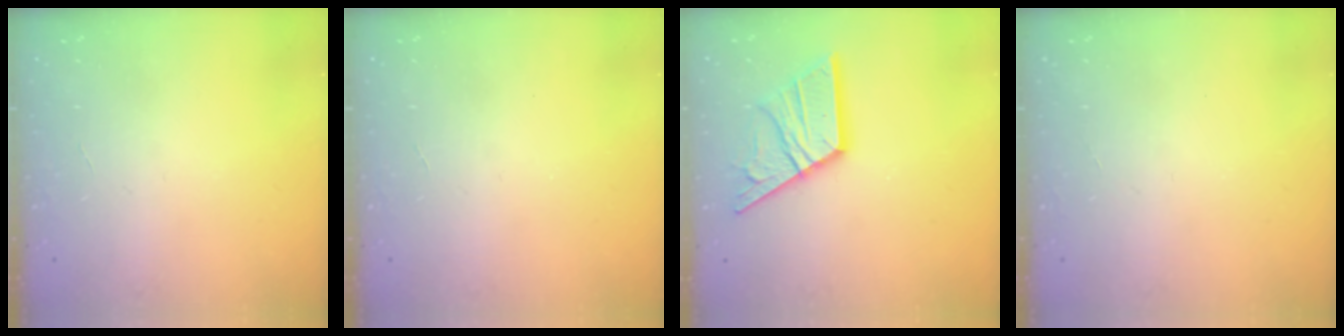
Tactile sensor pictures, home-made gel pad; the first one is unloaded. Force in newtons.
{"total": 0.0}
{"total": 15.9, "press": 15.9, "slide": 1.4}
{"total": 0.0}